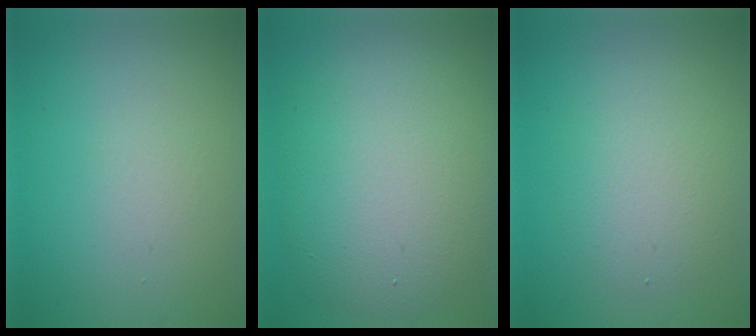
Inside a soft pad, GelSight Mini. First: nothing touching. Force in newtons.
{"total": 9.6, "press": 9.6, "slide": 0.4}
{"total": 3.5, "press": 3.5, "slide": 0.2}